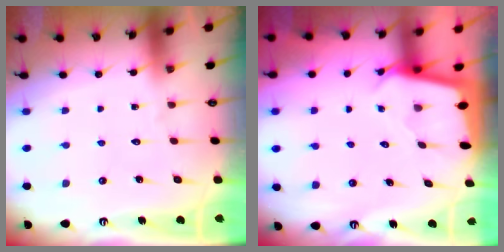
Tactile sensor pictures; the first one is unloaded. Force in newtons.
{"total": 2.4, "press": 2.4, "slide": 0.1}